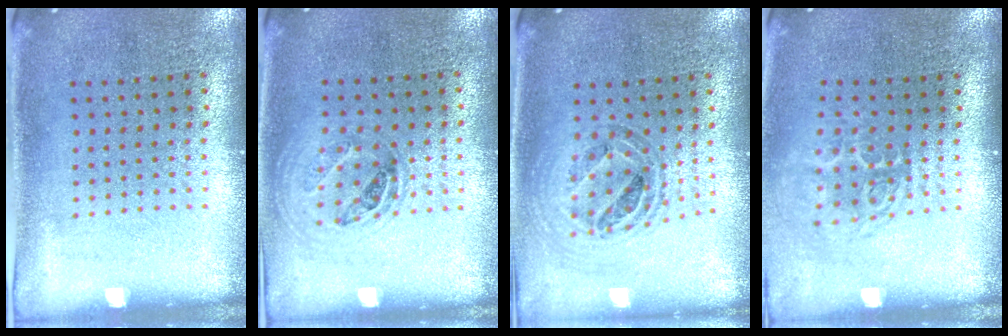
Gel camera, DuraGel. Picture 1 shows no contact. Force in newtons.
{"total": 1.1, "press": 0.9, "slide": 0.6}
{"total": 0.9, "press": 0.9, "slide": 0.1}
{"total": 1.7, "press": 1.2, "slide": 1.2}